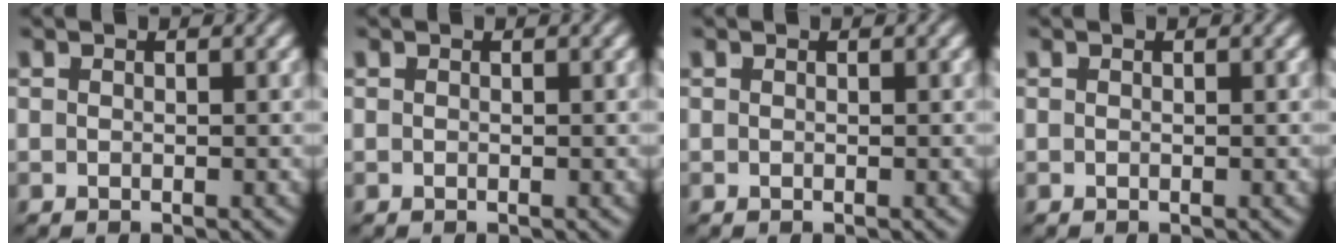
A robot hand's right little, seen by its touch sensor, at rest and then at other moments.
{"total": 0.0}
{"total": 0.0}
{"total": 0.0}